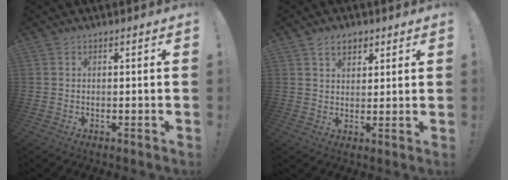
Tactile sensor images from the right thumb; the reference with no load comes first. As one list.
[{"total": 4.9, "force": [2.9, 3.2, 2.4], "torque": [-0.034, -0.006, 0.051]}]